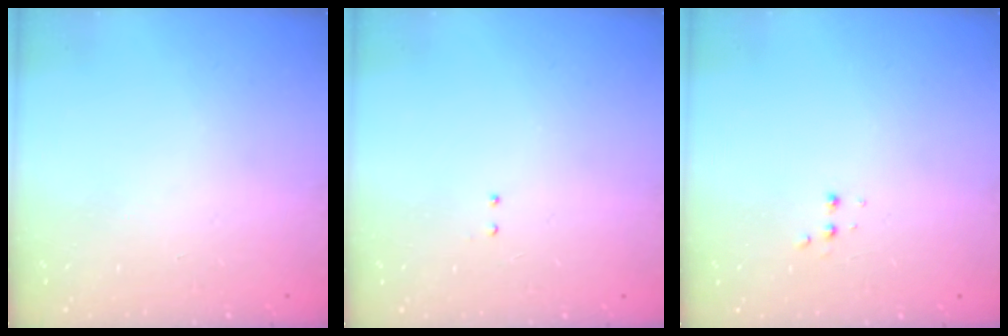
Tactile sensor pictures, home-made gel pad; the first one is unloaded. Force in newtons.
{"total": 2.1, "press": 2.0, "slide": 0.6}
{"total": 2.9, "press": 2.7, "slide": 1.0}